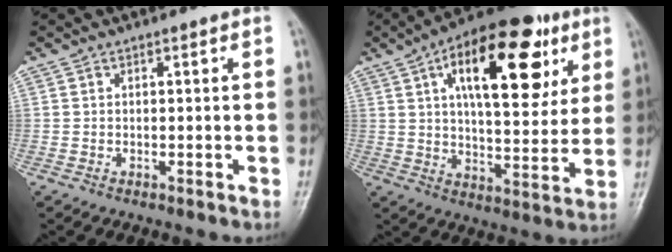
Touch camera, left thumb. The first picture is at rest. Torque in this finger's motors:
{"motor_torque": [0.86, 0.97, 2.23, -0.54, 0.19]}